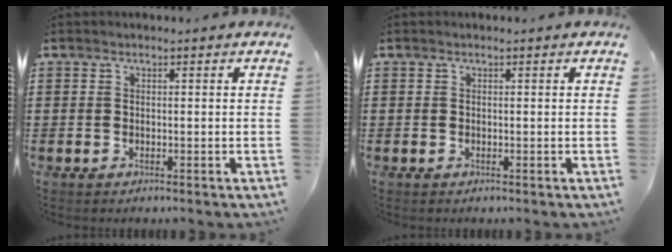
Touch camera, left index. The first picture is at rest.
{"total": 0.0}